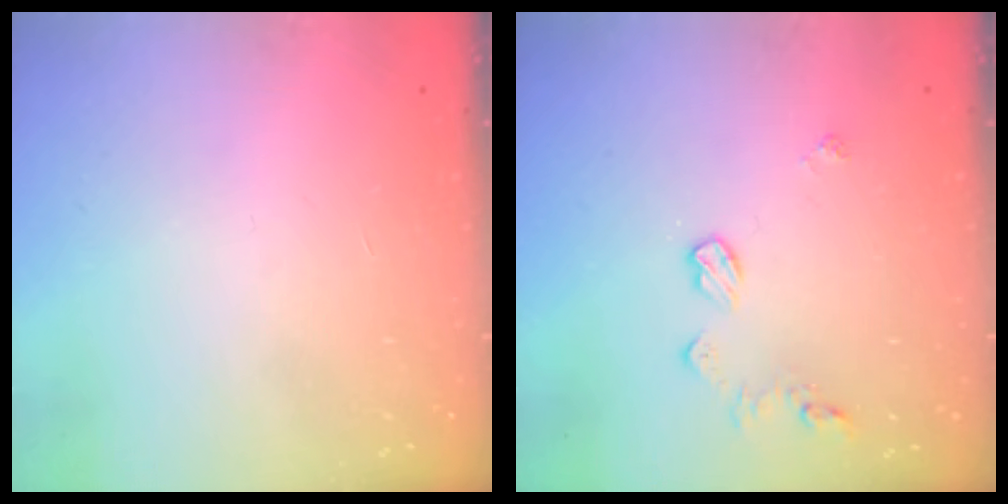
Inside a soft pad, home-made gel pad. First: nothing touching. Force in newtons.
{"total": 7.1, "press": 7.1, "slide": 0.4}